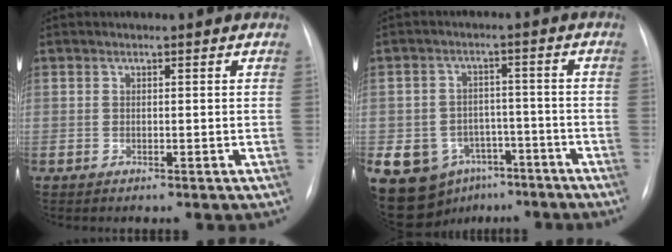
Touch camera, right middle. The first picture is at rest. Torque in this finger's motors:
{"motor_torque": [1.12, -1.02, 0.56, 0.04]}